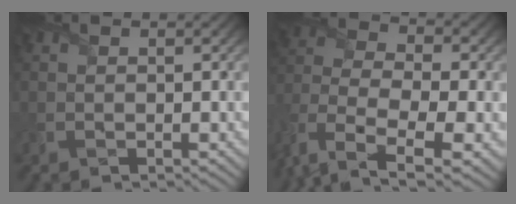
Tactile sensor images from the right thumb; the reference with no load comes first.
{"total": 10.1, "force": [-4.9, 5.8, 6.7], "torque": [-0.191, -0.014, -0.089]}